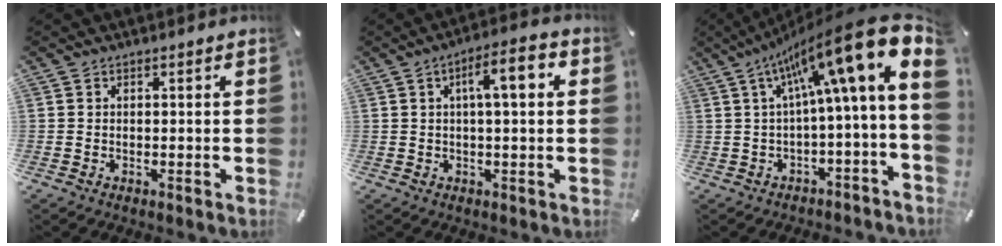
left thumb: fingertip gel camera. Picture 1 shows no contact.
{"total": 8.6, "force": [2.0, 2.1, 8.1], "torque": [-0.134, 0.002, 0.024]}
{"total": 19.6, "force": [8.0, 2.8, 17.6], "torque": [-0.286, -0.071, 0.127]}